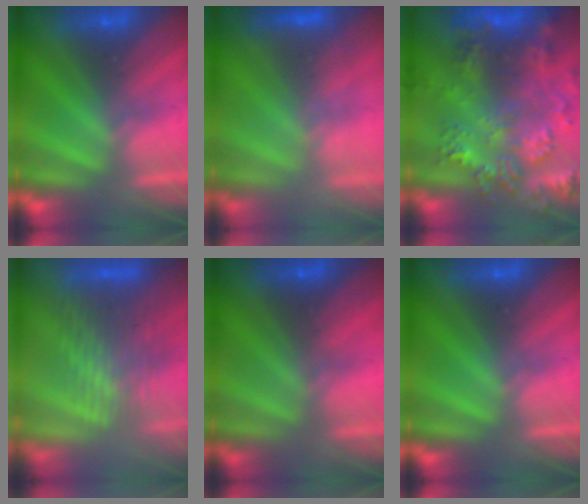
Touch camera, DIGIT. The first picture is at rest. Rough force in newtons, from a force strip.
{"total": 2.4}
{"total": 9.3}
{"total": 6.7}
{"total": 3.7}
{"total": 0.0}